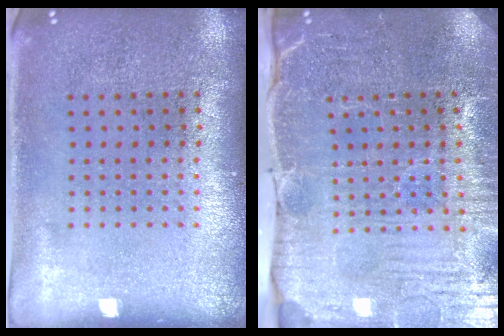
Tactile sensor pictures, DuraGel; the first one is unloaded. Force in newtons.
{"total": 4.0, "press": 4.0, "slide": 0.6}